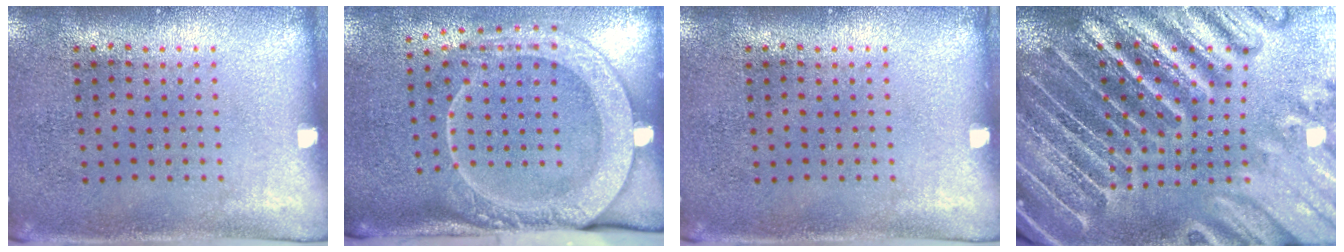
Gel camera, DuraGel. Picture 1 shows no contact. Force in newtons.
{"total": 2.7, "press": 2.1, "slide": 1.6}
{"total": 0.0}
{"total": 5.7, "press": 5.0, "slide": 2.8}